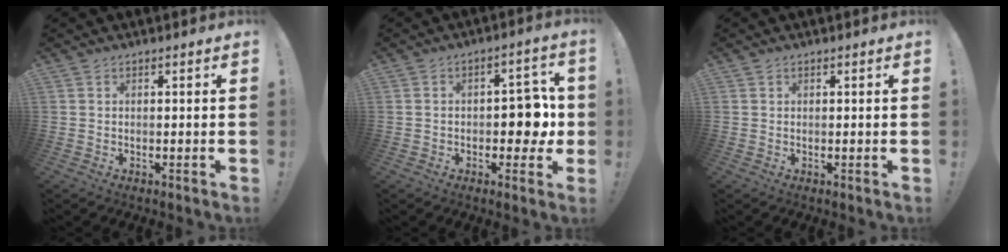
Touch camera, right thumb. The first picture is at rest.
{"total": 8.9, "force": [-1.3, 5.7, 6.7], "torque": [-0.079, 0.014, -0.020]}
{"total": 0.0}